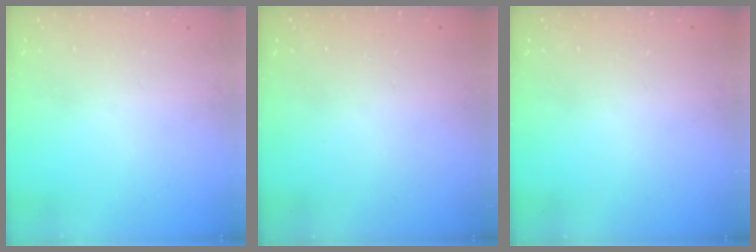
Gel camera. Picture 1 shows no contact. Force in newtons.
{"total": 0.0}
{"total": 0.0}